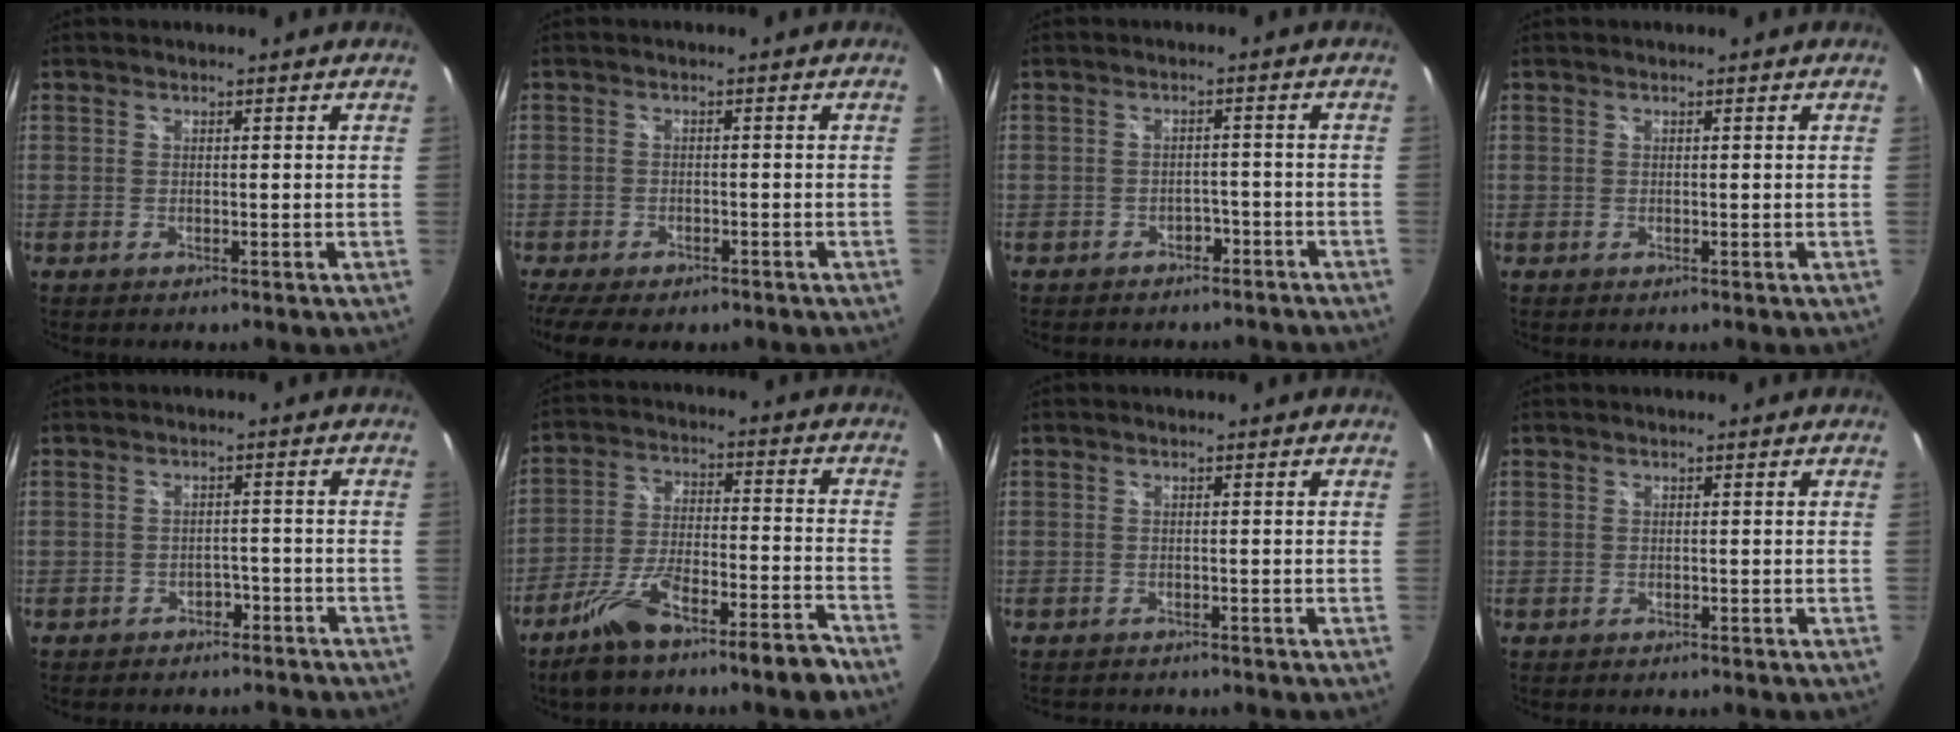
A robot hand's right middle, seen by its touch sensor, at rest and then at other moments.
{"total": 9.8, "force": [-7.2, 3.7, 5.4], "torque": [-0.125, -0.036, -0.117]}
{"total": 6.5, "force": [-5.3, 3.3, 1.8], "torque": [-0.036, 0.008, -0.061]}
{"total": 0.0}
{"total": 7.3, "force": [-6.2, 3.3, 2.1], "torque": [-0.045, 0.006, -0.076]}
{"total": 13.2, "force": [-10.2, 2.1, 8.1], "torque": [-0.152, 0.003, -0.166]}
{"total": 2.9, "force": [-2.7, 0.8, 0.7], "torque": [-0.017, -0.011, -0.040]}
{"total": 0.8, "force": [-0.7, 0.3, 0.2], "torque": [-0.006, 0.001, -0.009]}